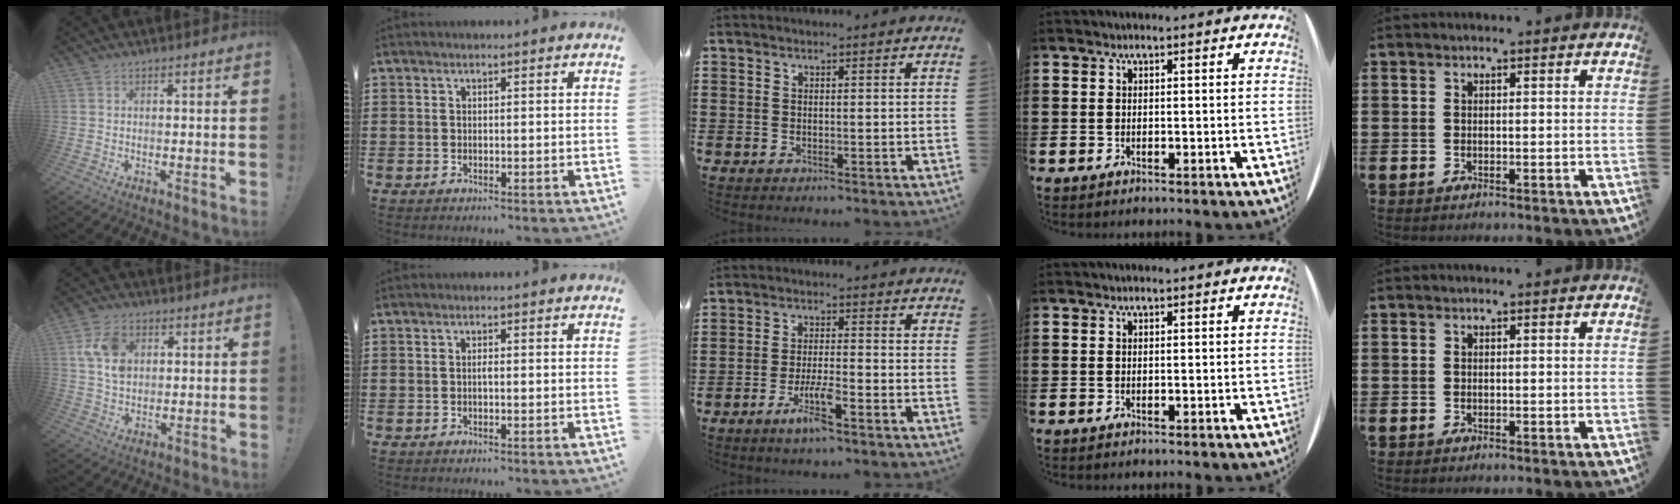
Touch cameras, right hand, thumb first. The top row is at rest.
{"thumb": {"total": 10.5, "force": [3.3, 7.5, 6.5], "torque": [-0.112, 0.004, 0.062]}, "index": {"total": 0.7, "force": [-0.1, 0.1, 0.6], "torque": [-0.013, -0.004, -0.002]}, "middle": {"total": 5.2, "force": [-3.1, 0.6, 4.1], "torque": [-0.079, -0.005, -0.056]}}